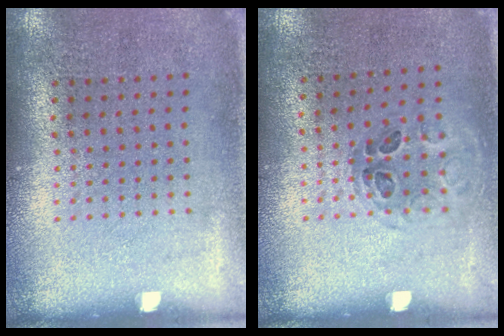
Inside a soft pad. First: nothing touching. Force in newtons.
{"total": 1.0, "press": 0.6, "slide": 0.7}